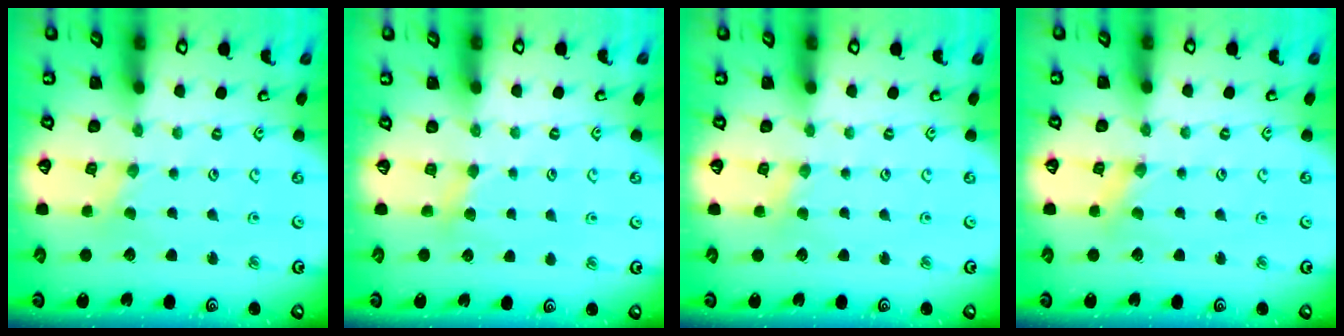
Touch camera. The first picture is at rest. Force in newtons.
{"total": 3.0, "press": 2.9, "slide": 0.3}
{"total": 1.8, "press": 1.8, "slide": 0.3}
{"total": 1.0, "press": 1.0, "slide": 0.2}